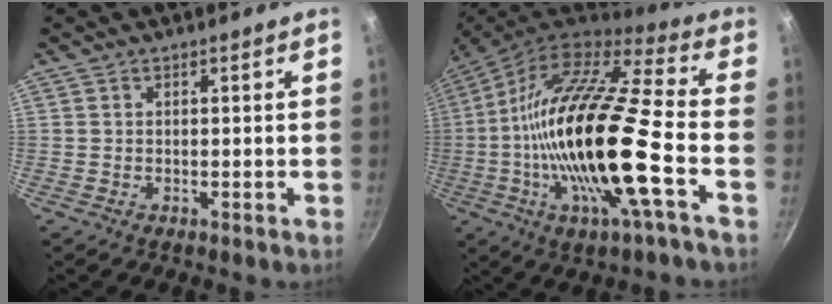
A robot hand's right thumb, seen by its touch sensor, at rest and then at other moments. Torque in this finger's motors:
{"motor_torque": [0.90, 1.13, 2.78, 0.01, 0.88]}